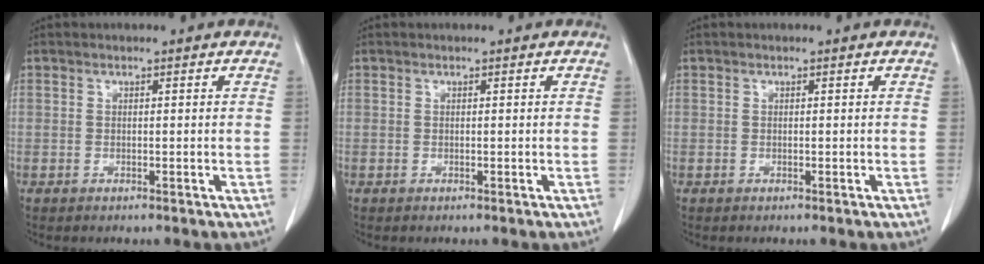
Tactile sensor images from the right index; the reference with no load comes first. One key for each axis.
{"total": 0.0}
{"total": 0.0}